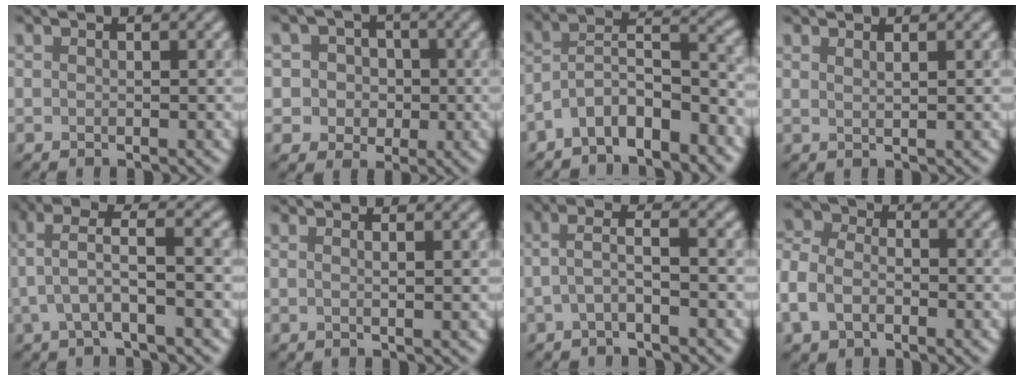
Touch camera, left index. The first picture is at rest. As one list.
[{"total": 3.9, "force": [0.1, 3.8, 0.9], "torque": [0.006, 0.017, -0.007]}, {"total": 6.2, "force": [-4.6, 2.0, 3.6], "torque": [-0.061, 0.008, -0.083]}, {"total": 1.2, "force": [1.0, 0.4, 0.6], "torque": [0.007, -0.001, 0.006]}, {"total": 3.4, "force": [0.0, 0.4, 3.4], "torque": [-0.078, 0.014, 0.004]}, {"total": 2.3, "force": [1.0, 1.2, 1.7], "torque": [-0.003, 0.013, -0.015]}, {"total": 1.9, "force": [-0.9, 0.3, 1.6], "torque": [-0.037, 0.010, -0.017]}, {"total": 5.5, "force": [-2.5, 3.8, 3.1], "torque": [-0.091, 0.000, -0.053]}]